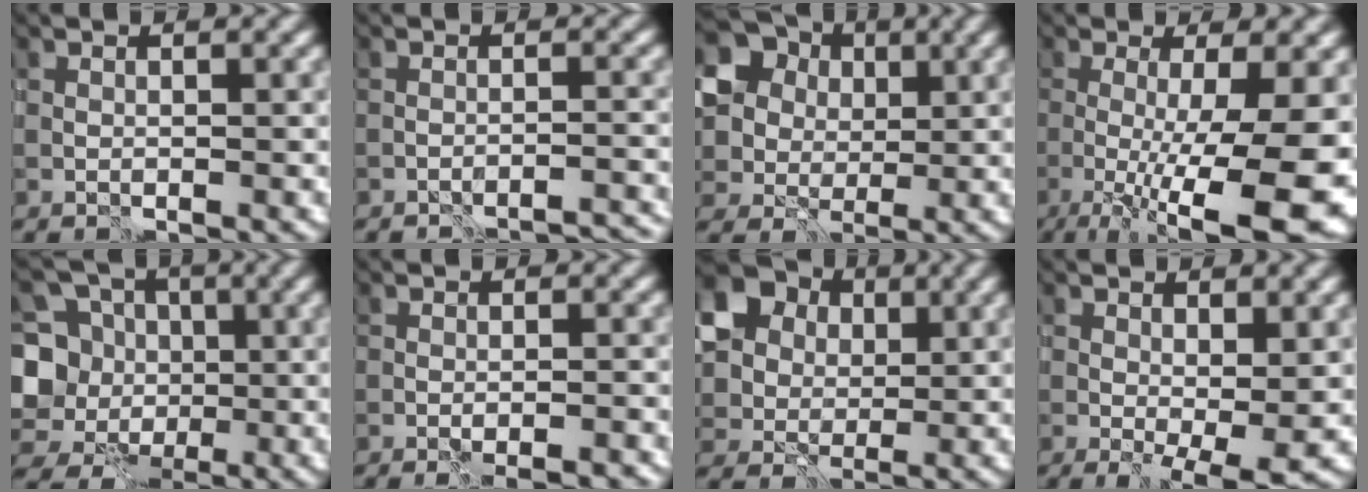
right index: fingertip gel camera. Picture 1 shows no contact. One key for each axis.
{"total": 4.4, "fx": -4.4, "fy": -0.5, "fz": 0.0, "tx": 0.007, "ty": 0.013, "tz": -0.053}
{"total": 16.8, "fx": 6.4, "fy": 13.9, "fz": 7.0, "tx": -0.196, "ty": 0.031, "tz": 0.112}
{"total": 11.8, "fx": -2.4, "fy": 2.3, "fz": 11.3, "tx": -0.143, "ty": -0.008, "tz": -0.032}
{"total": 10.0, "fx": 0.1, "fy": 9.2, "fz": 3.9, "tx": -0.112, "ty": 0.023, "tz": -0.018}
{"total": 3.2, "fx": -2.6, "fy": 0.2, "fz": 1.9, "tx": -0.018, "ty": 0.004, "tz": -0.027}
{"total": 14.1, "fx": 5.7, "fy": 11.3, "fz": 6.2, "tx": -0.157, "ty": 0.018, "tz": 0.107}
{"total": 3.7, "fx": -0.4, "fy": 1.1, "fz": 3.5, "tx": -0.052, "ty": -0.010, "tz": -0.003}